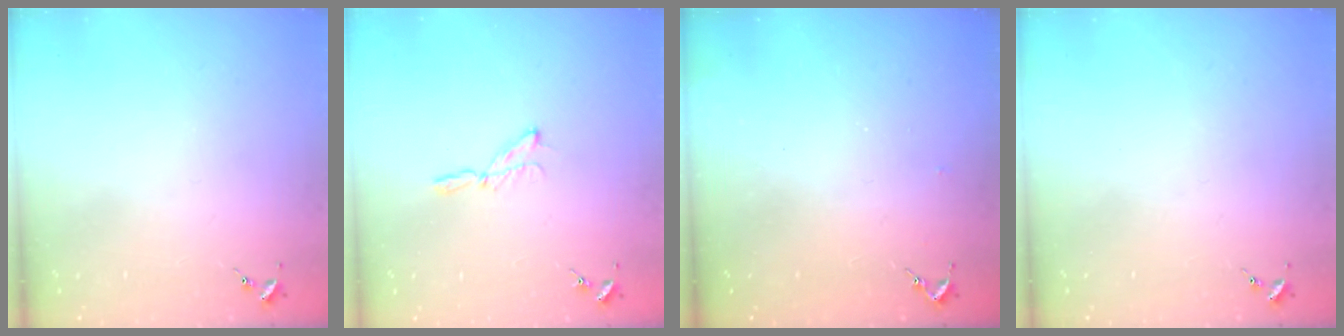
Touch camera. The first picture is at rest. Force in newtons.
{"total": 5.3, "press": 5.2, "slide": 0.6}
{"total": 2.6, "press": 2.5, "slide": 0.3}
{"total": 0.0}